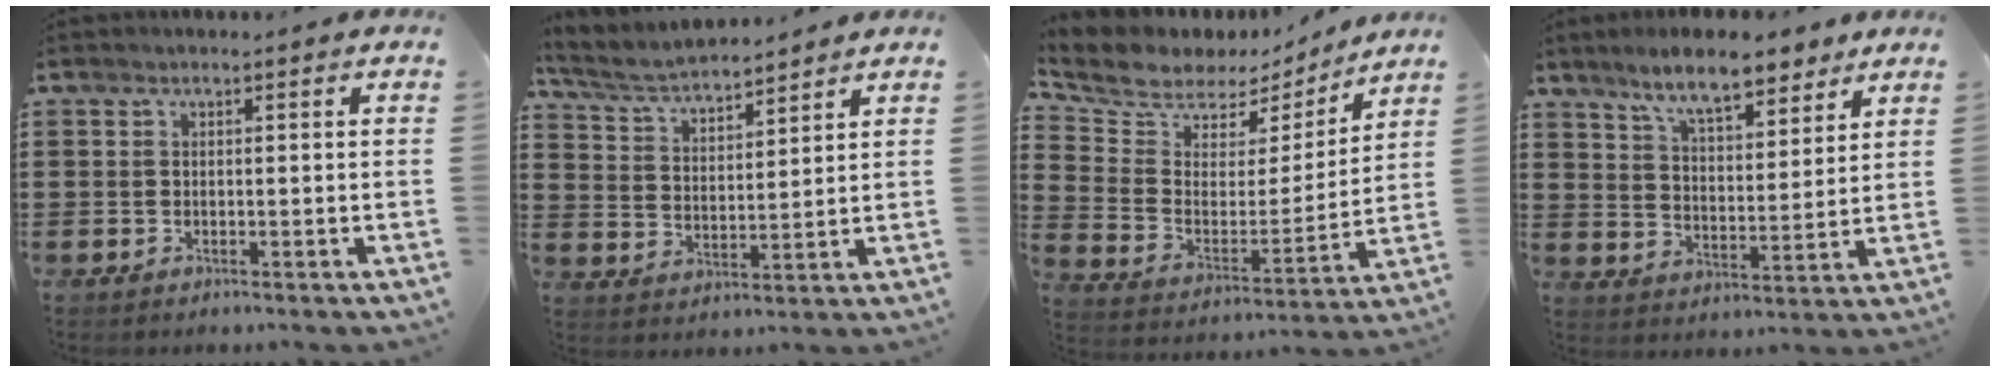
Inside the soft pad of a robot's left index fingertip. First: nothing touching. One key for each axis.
{"total": 4.7, "fx": 4.5, "fy": 0.6, "fz": 1.3, "tx": -0.047, "ty": -0.024, "tz": 0.074}
{"total": 6.7, "fx": 5.8, "fy": 3.3, "fz": 0.9, "tx": -0.061, "ty": -0.035, "tz": 0.100}
{"total": 8.9, "fx": 7.5, "fy": 2.0, "fz": 4.3, "tx": -0.099, "ty": -0.016, "tz": 0.136}